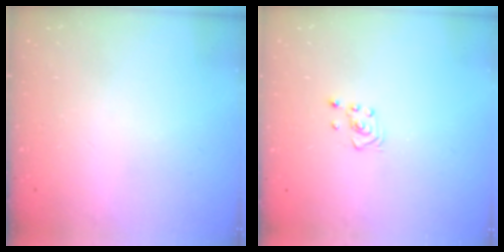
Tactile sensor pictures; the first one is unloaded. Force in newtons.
{"total": 2.8, "press": 2.6, "slide": 1.0}